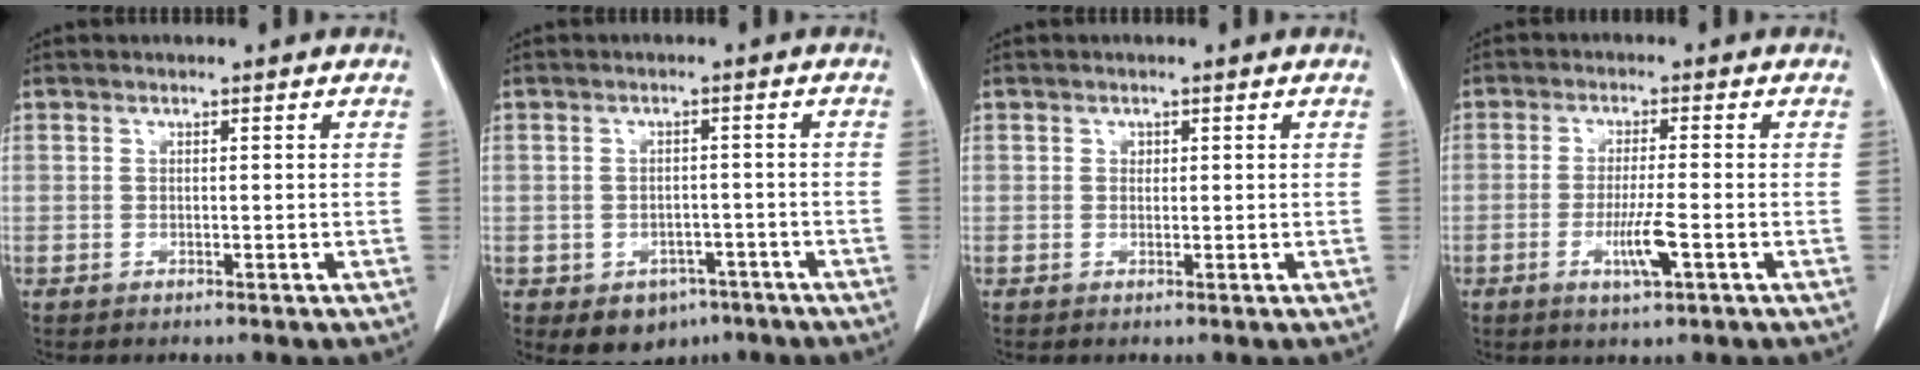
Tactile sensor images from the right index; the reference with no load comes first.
{"total": 6.0, "force": [-3.5, 4.3, 2.2], "torque": [-0.024, 0.006, -0.040]}
{"total": 0.7, "force": [0.2, 0.6, 0.2], "torque": [0.000, 0.001, 0.004]}
{"total": 5.1, "force": [-1.9, 0.1, 4.8], "torque": [-0.091, -0.010, -0.033]}